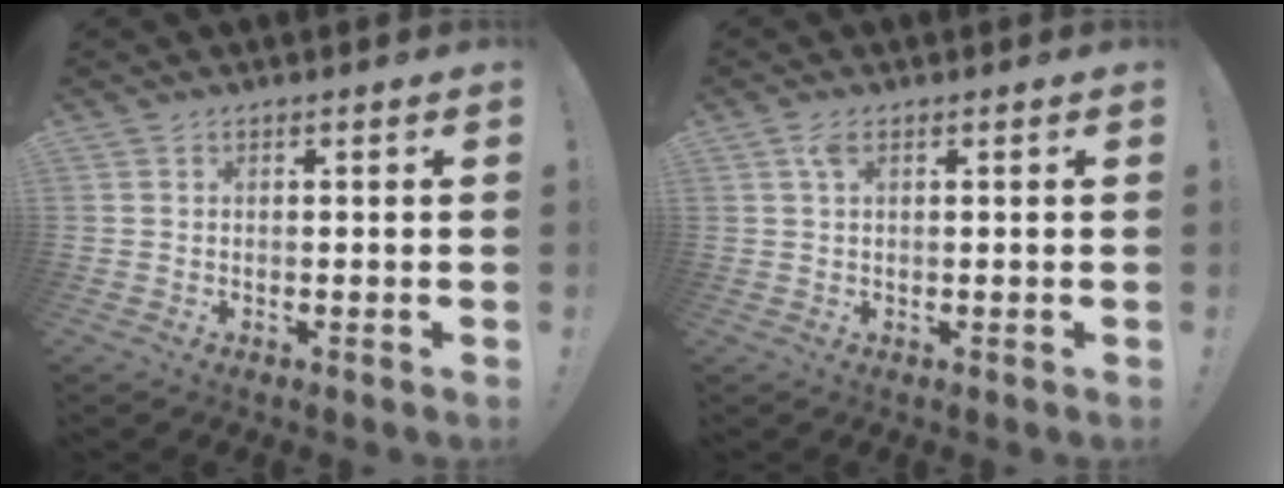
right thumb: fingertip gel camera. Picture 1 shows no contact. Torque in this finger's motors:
{"motor_torque": [-0.01, -0.01, 0.21, 0.18, 0.00]}